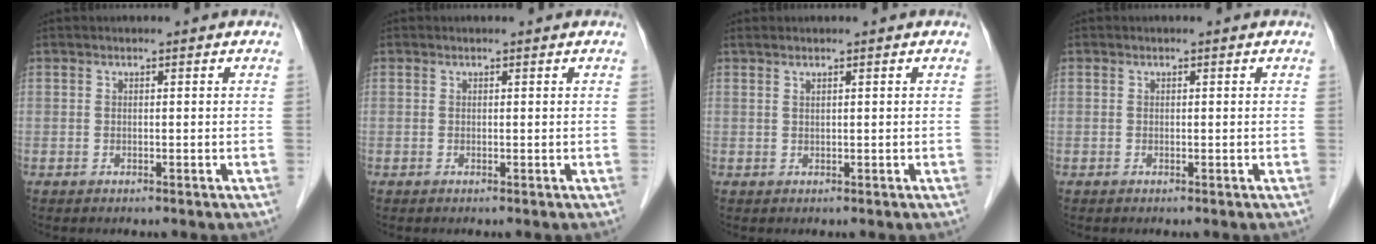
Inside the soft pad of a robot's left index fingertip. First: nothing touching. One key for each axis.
{"total": 0.0}
{"total": 0.9, "fx": 0.6, "fy": -0.2, "fz": 0.7, "tx": -0.021, "ty": 0.010, "tz": 0.017}
{"total": 0.0}